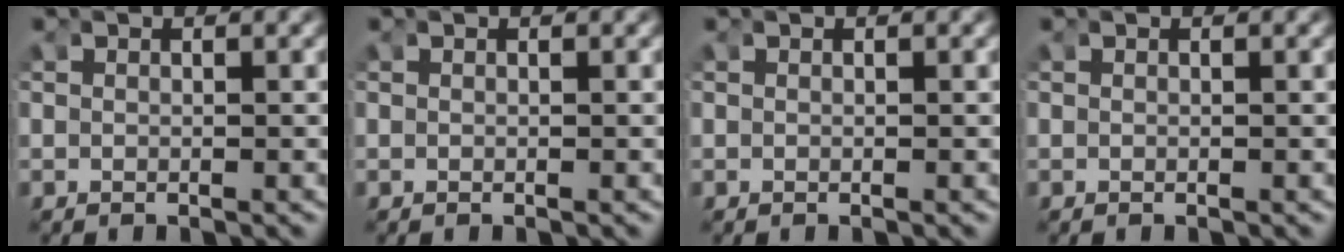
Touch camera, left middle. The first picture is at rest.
{"total": 0.0}
{"total": 0.0}
{"total": 0.0}